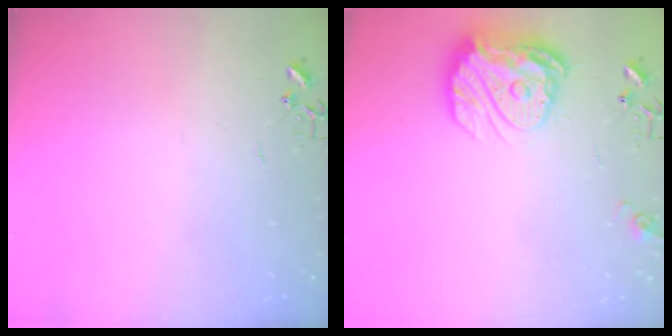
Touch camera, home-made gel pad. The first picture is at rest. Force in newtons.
{"total": 17.1, "press": 17.0, "slide": 1.5}